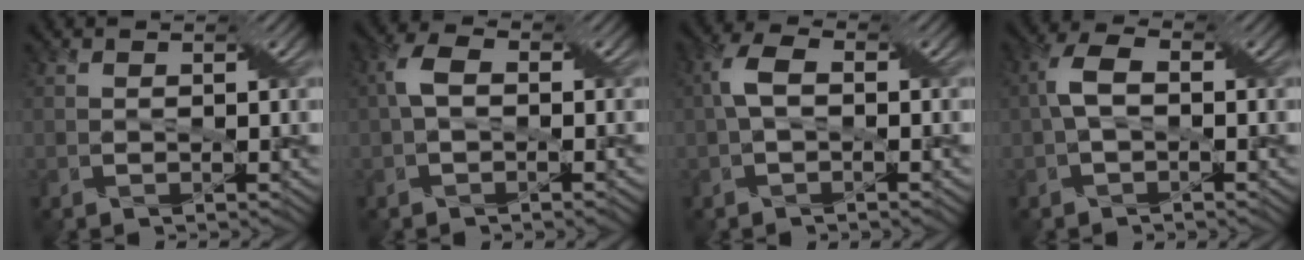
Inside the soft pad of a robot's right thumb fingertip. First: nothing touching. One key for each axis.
{"total": 3.5, "fx": -0.1, "fy": 2.0, "fz": 2.8, "tx": -0.064, "ty": 0.013, "tz": -0.006}
{"total": 3.8, "fx": 0.0, "fy": 2.0, "fz": 3.2, "tx": -0.076, "ty": 0.014, "tz": -0.004}
{"total": 3.9, "fx": -0.2, "fy": 2.0, "fz": 3.3, "tx": -0.078, "ty": 0.015, "tz": -0.007}